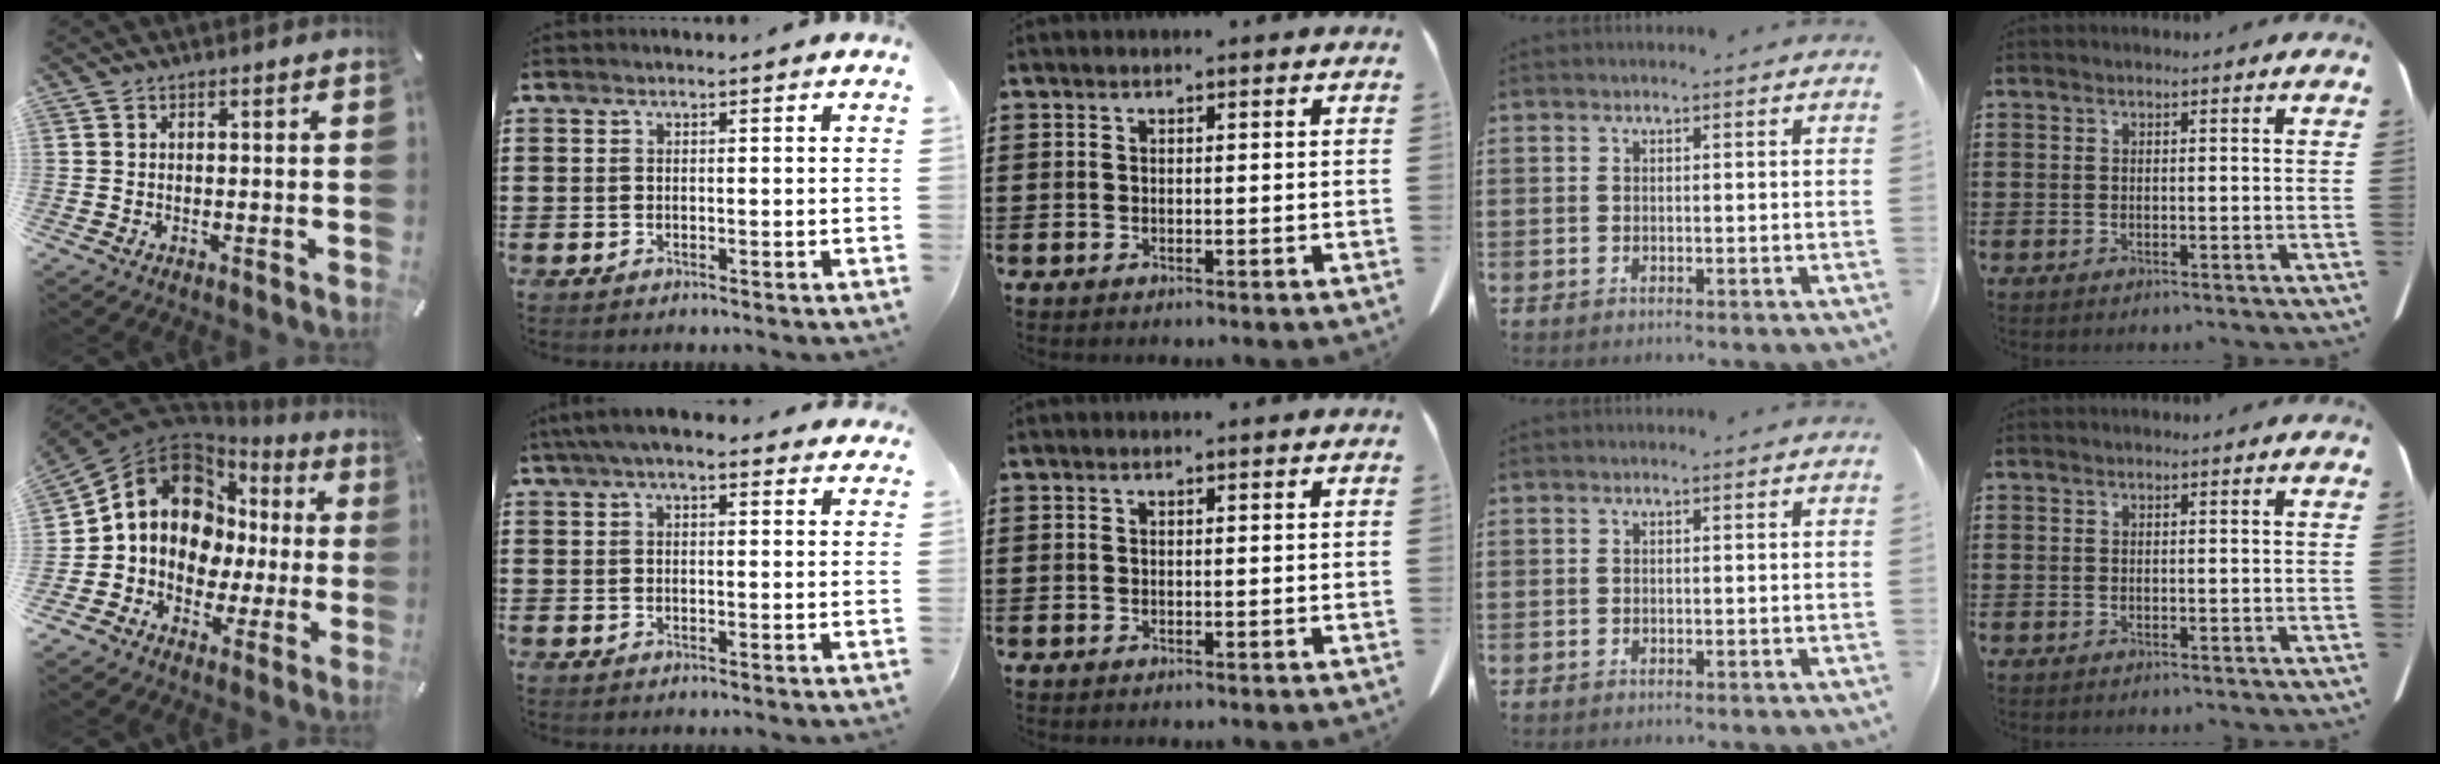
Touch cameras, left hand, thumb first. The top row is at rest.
{"thumb": {"total": 15.0, "force": [2.7, 12.5, 7.7], "torque": [-0.153, -0.021, 0.051]}, "index": {"total": 4.9, "force": [3.8, 1.3, 2.7], "torque": [-0.063, 0.002, 0.070]}}